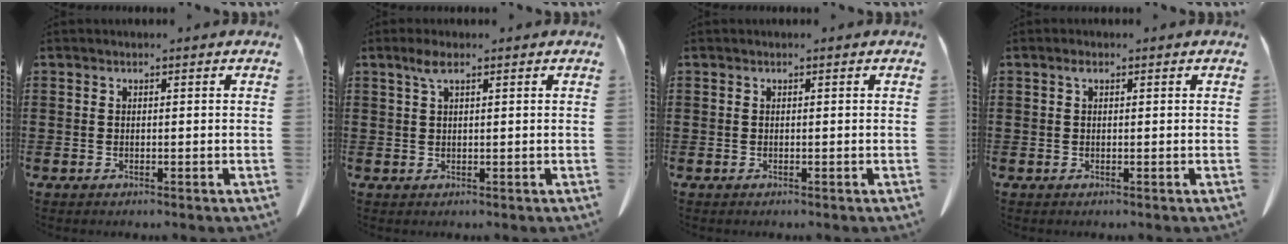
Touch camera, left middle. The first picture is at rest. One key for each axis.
{"total": 2.5, "fx": 1.3, "fy": 0.7, "fz": 2.1, "tx": -0.044, "ty": 0.006, "tz": 0.021}
{"total": 0.0}
{"total": 1.1, "fx": 0.3, "fy": 0.5, "fz": 0.9, "tx": -0.019, "ty": 0.004, "tz": 0.005}